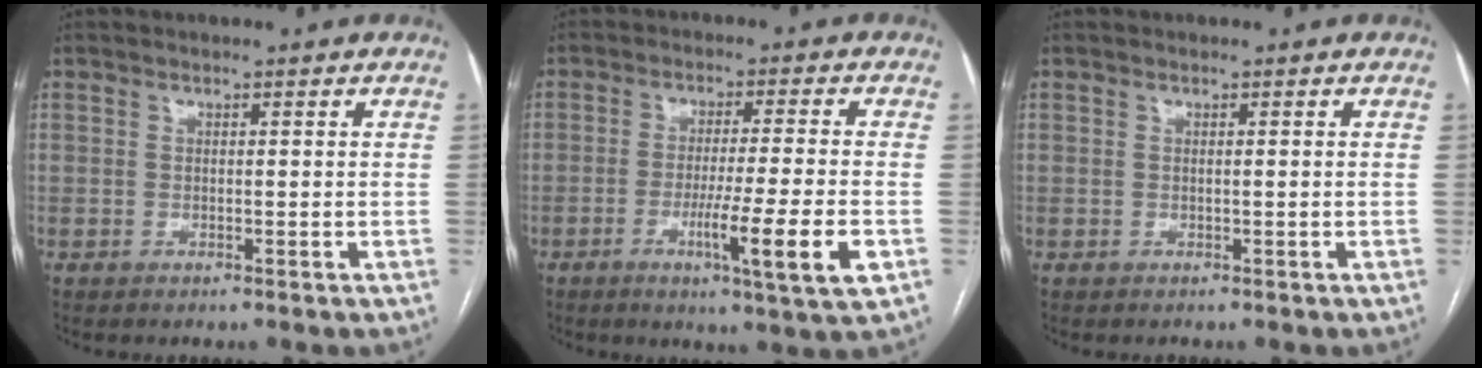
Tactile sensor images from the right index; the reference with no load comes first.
{"total": 10.4, "force": [-3.6, -0.7, 9.7], "torque": [-0.159, -0.025, -0.061]}
{"total": 0.0}